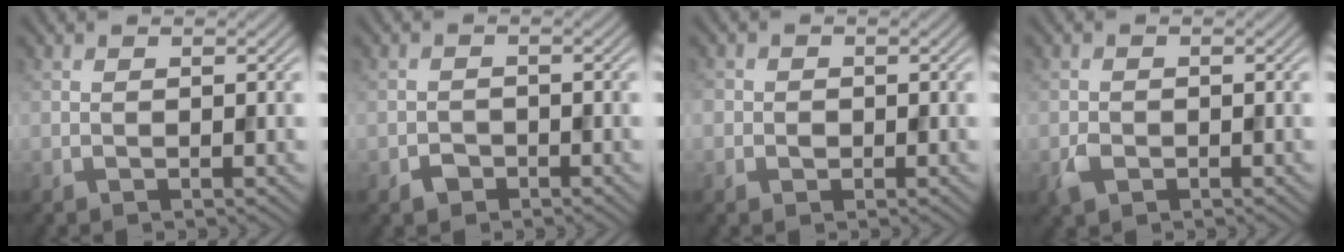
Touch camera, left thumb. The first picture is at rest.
{"total": 1.7, "force": [-1.1, 1.2, 0.5], "torque": [-0.004, 0.000, -0.025]}
{"total": 1.6, "force": [-0.2, 1.5, 0.4], "torque": [-0.003, -0.003, -0.007]}
{"total": 1.9, "force": [-0.9, 1.4, 0.9], "torque": [-0.022, -0.006, -0.019]}